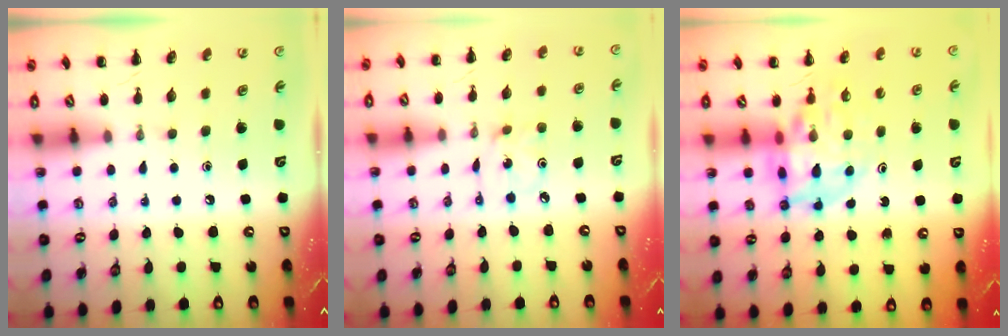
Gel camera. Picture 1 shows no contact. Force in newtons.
{"total": 1.8, "press": 1.7, "slide": 0.5}
{"total": 11.7, "press": 11.2, "slide": 3.3}